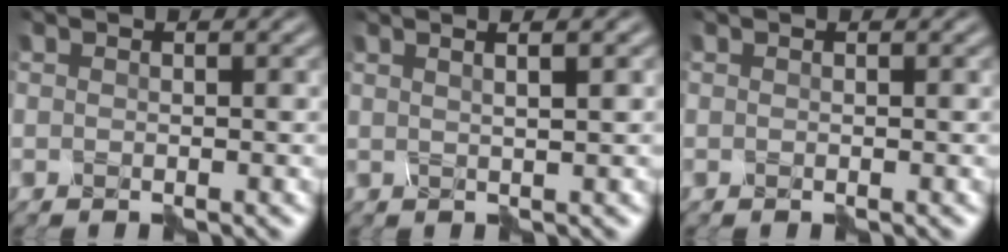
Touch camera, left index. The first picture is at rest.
{"total": 4.7, "force": [2.5, 2.1, 3.5], "torque": [-0.022, 0.037, 0.000]}
{"total": 0.0}